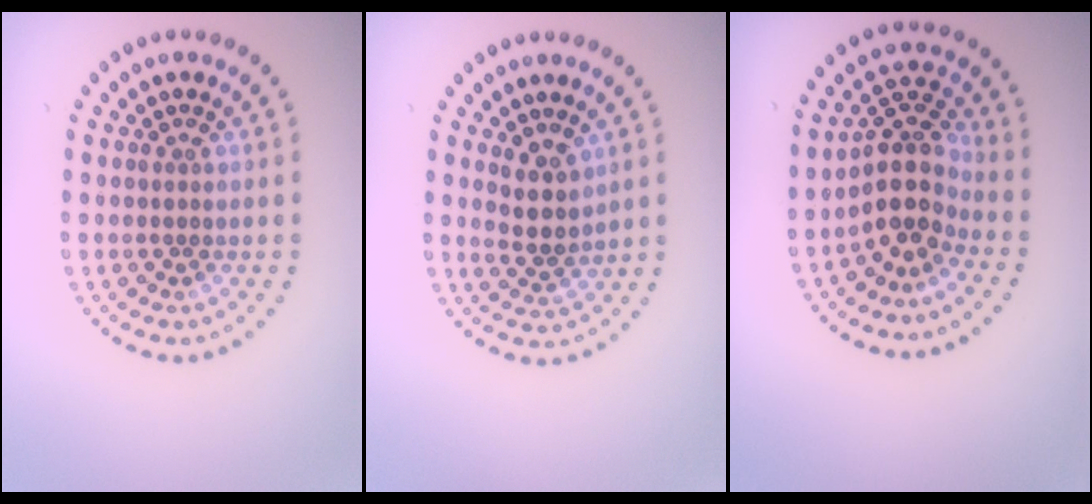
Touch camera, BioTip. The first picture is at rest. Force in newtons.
{"total": 2.5, "press": 2.1, "slide": 1.4}
{"total": 4.3, "press": 3.4, "slide": 2.5}